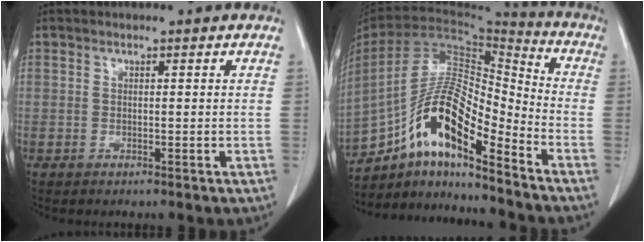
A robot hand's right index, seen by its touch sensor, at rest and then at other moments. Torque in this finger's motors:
{"motor_torque": [1.37, -0.77, 0.39, 0.21]}